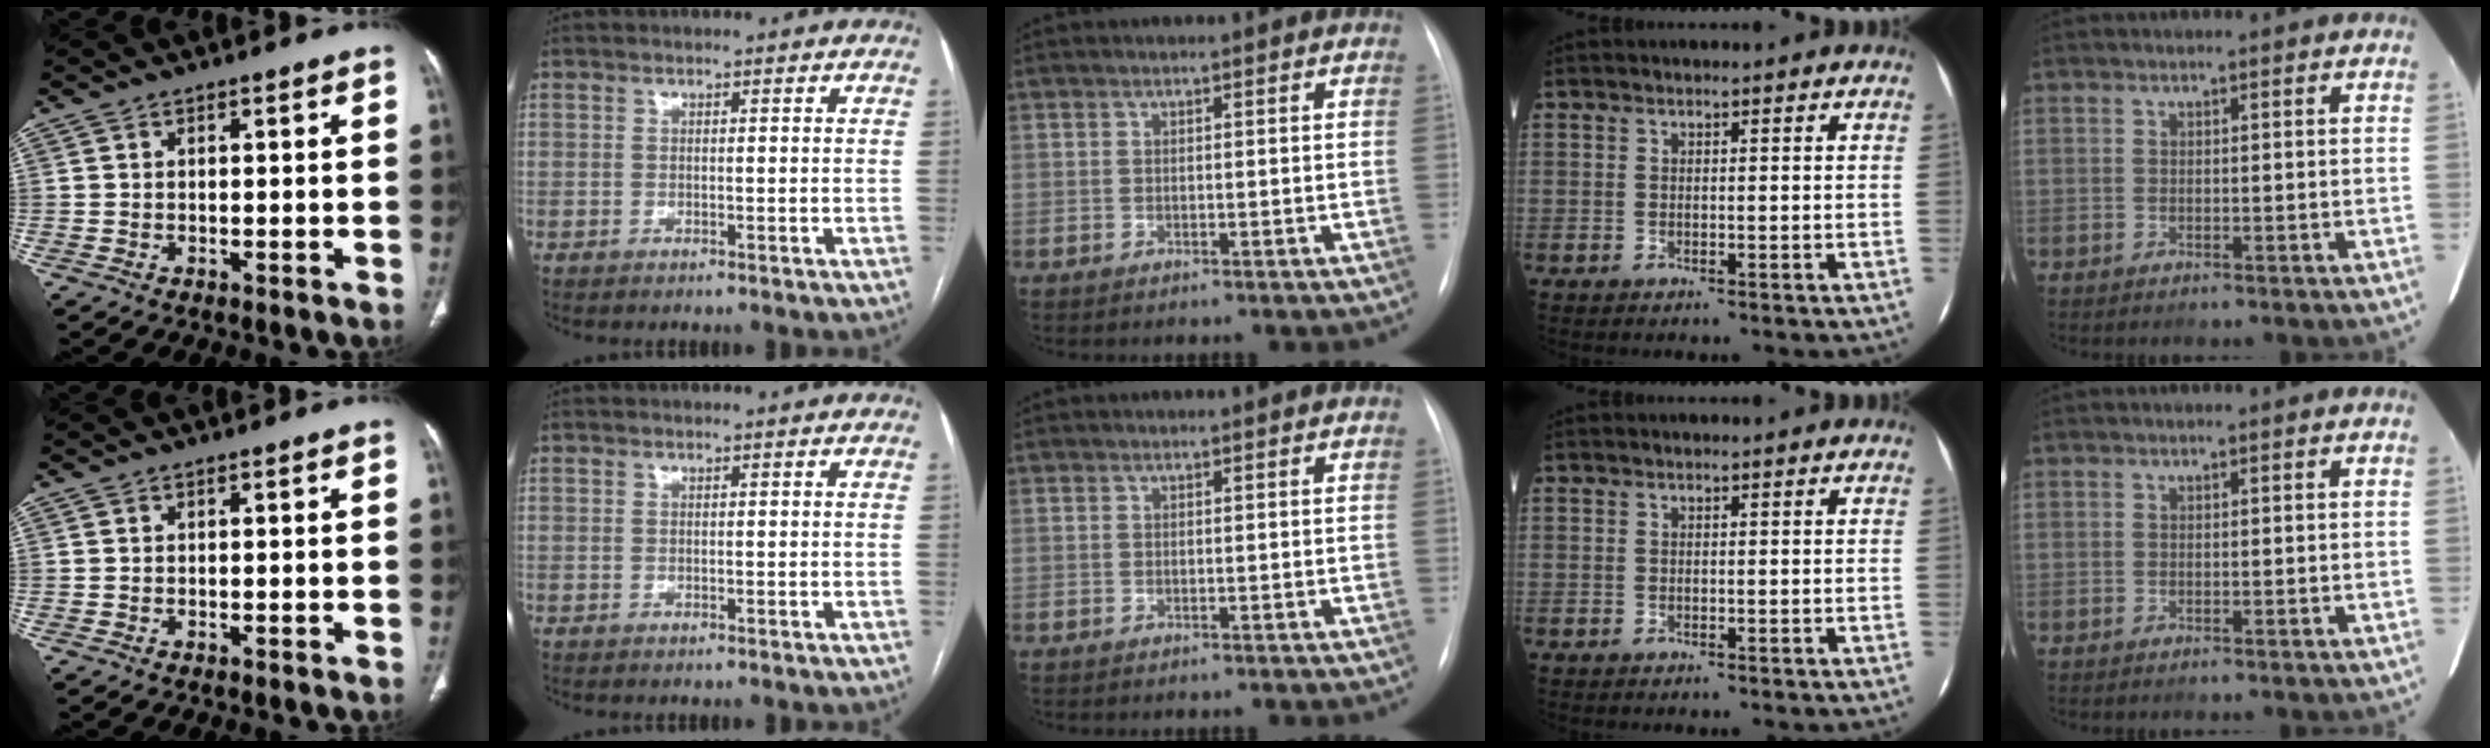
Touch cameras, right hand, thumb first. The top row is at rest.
{}